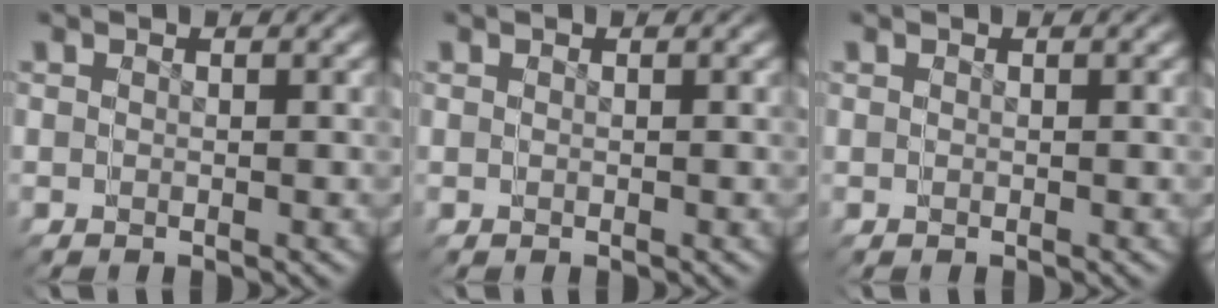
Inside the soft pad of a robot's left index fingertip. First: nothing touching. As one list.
[{"total": 0.0}, {"total": 0.0}]